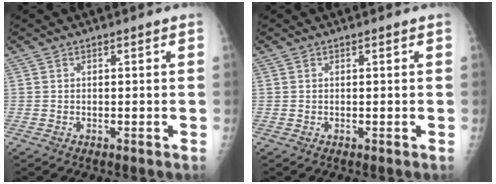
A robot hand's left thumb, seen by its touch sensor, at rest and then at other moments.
{"total": 0.0}